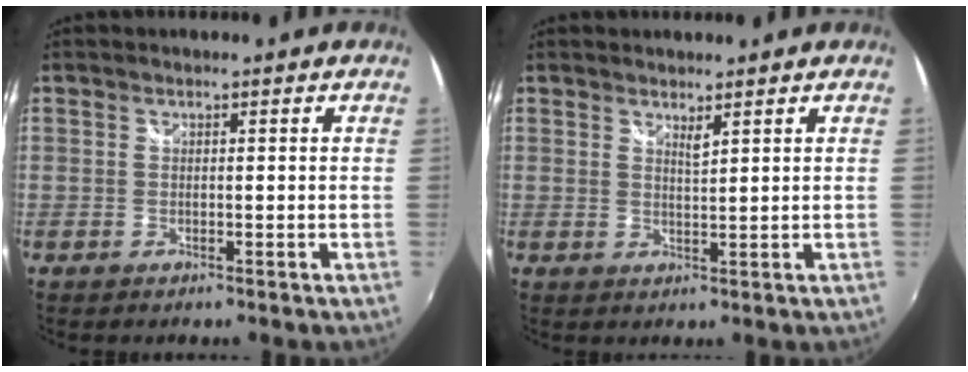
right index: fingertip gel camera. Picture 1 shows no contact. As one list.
[{"total": 1.6, "force": [1.3, 0.1, 0.9], "torque": [-0.017, -0.003, 0.021]}]